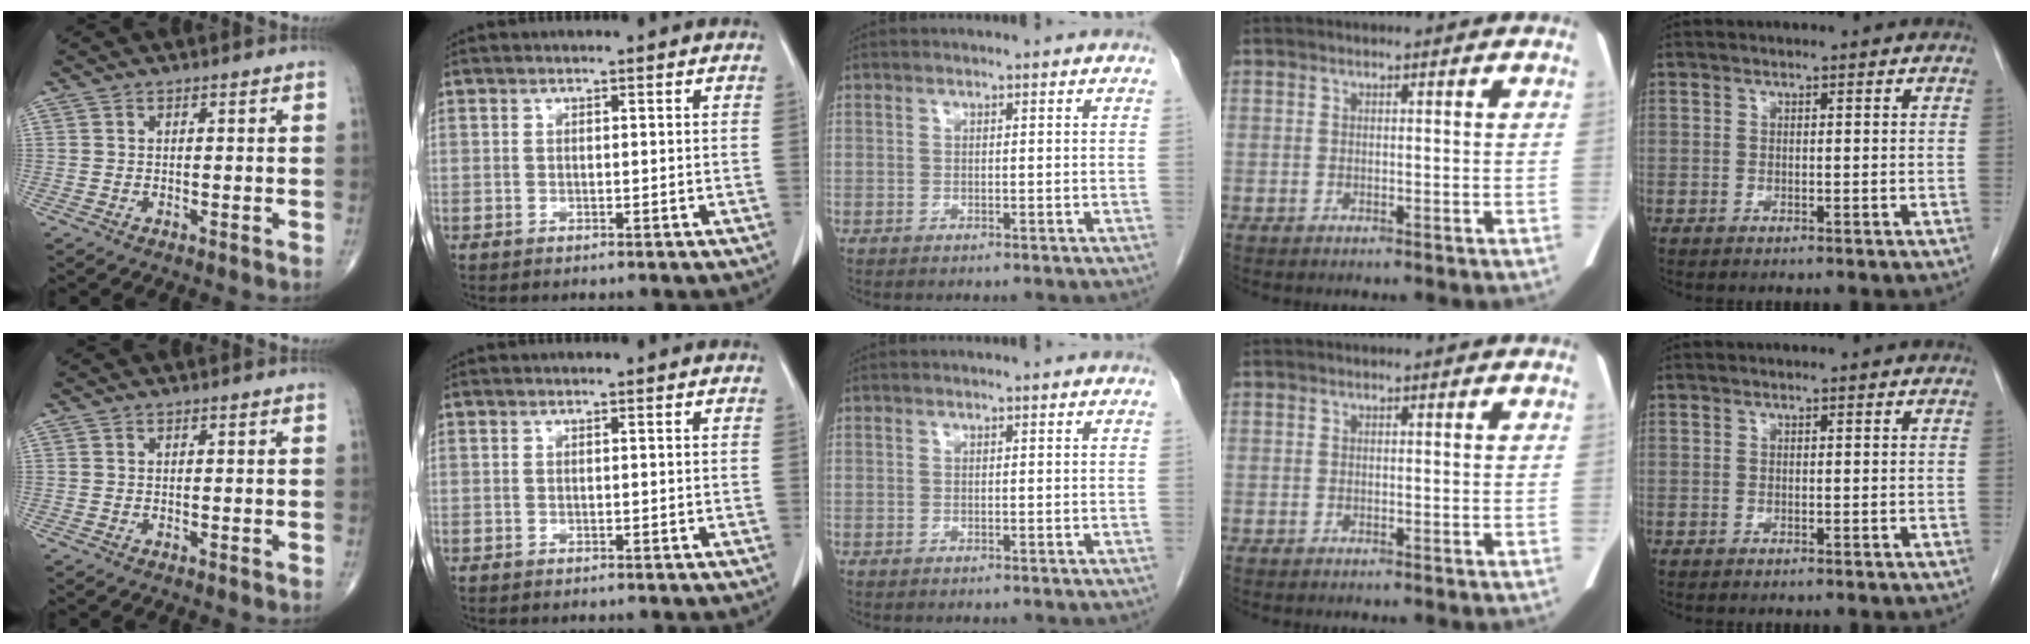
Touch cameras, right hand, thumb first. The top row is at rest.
{}